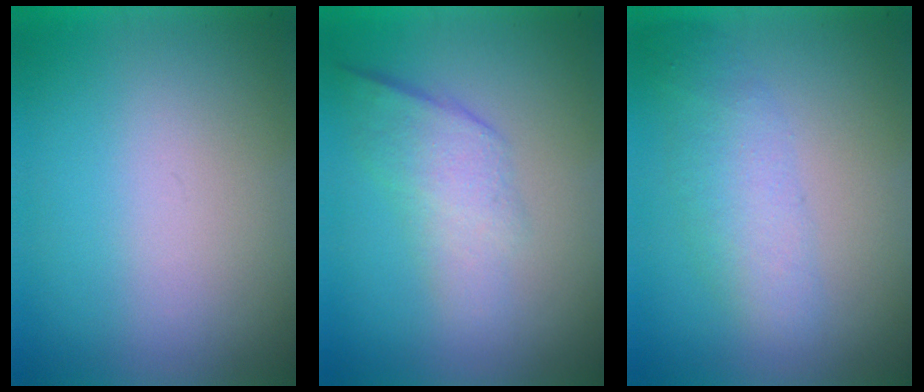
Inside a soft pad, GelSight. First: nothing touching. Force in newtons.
{"total": 2.2}
{"total": 2.3}